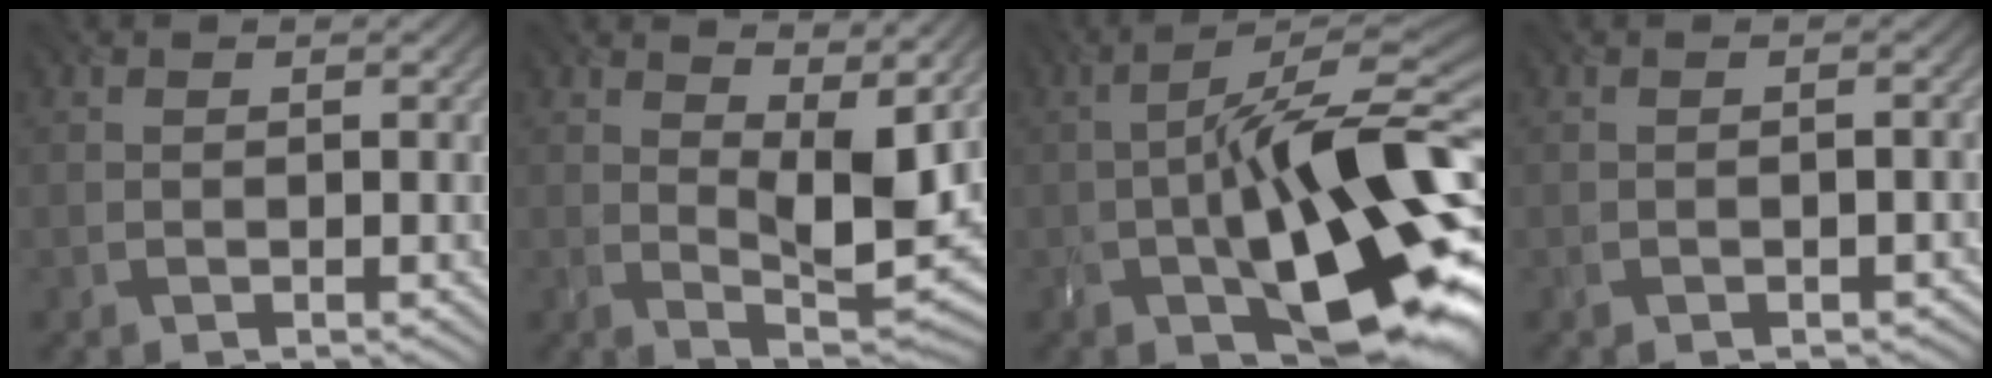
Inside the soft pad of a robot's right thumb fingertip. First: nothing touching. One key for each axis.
{"total": 8.5, "fx": 3.6, "fy": 2.8, "fz": 7.1, "tx": -0.122, "ty": -0.008, "tz": 0.064}
{"total": 16.9, "fx": -3.6, "fy": 6.6, "fz": 15.2, "tx": -0.245, "ty": -0.010, "tz": -0.062}
{"total": 1.1, "fx": -0.6, "fy": 0.4, "fz": 0.8, "tx": -0.015, "ty": 0.000, "tz": -0.009}